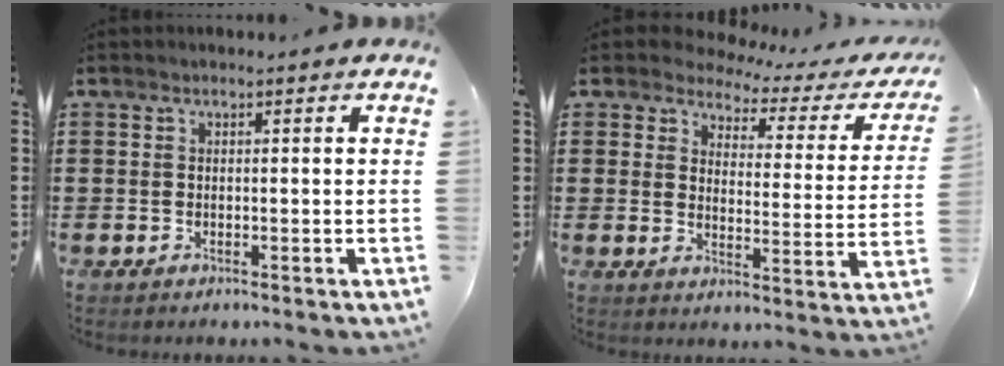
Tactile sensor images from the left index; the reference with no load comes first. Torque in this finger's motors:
{"motor_torque": [1.46, -0.68, 0.22, -0.01]}